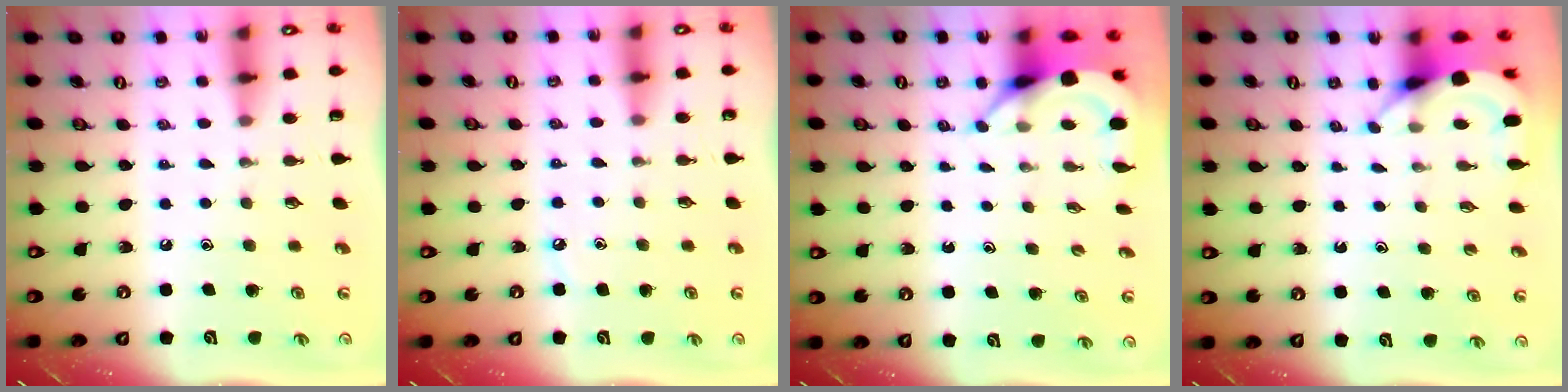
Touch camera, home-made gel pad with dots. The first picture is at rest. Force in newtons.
{"total": 2.8, "press": 2.7, "slide": 0.4}
{"total": 4.2, "press": 4.2, "slide": 0.1}
{"total": 3.6, "press": 3.6, "slide": 0.2}